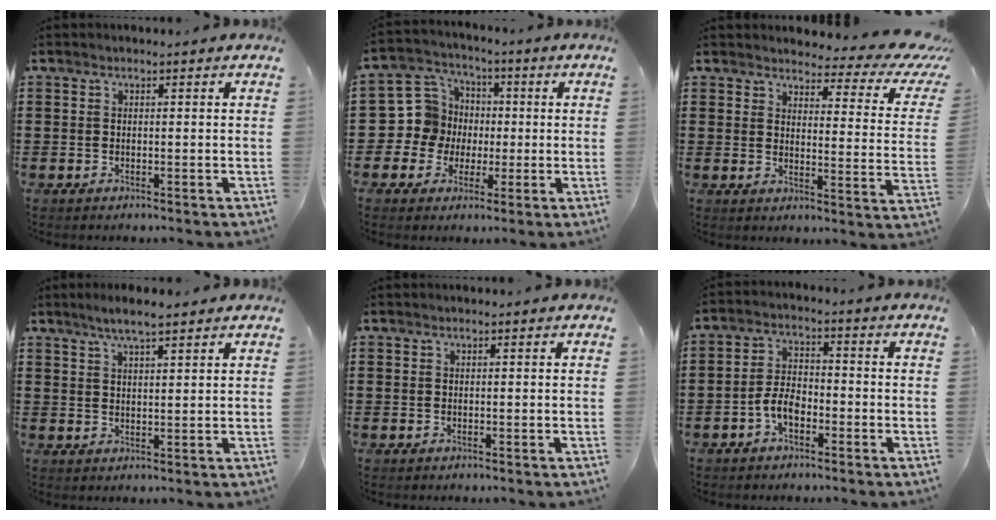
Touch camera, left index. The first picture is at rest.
{"total": 7.9, "force": [0.0, 7.8, 1.0], "torque": [-0.071, 0.004, 0.000]}
{"total": 4.2, "force": [3.5, 0.9, 2.1], "torque": [-0.046, -0.029, 0.052]}
{"total": 4.0, "force": [3.0, 0.6, 2.5], "torque": [-0.056, 0.004, 0.053]}
{"total": 0.0}
{"total": 4.5, "force": [-2.3, 2.2, 3.1], "torque": [-0.076, 0.003, -0.050]}